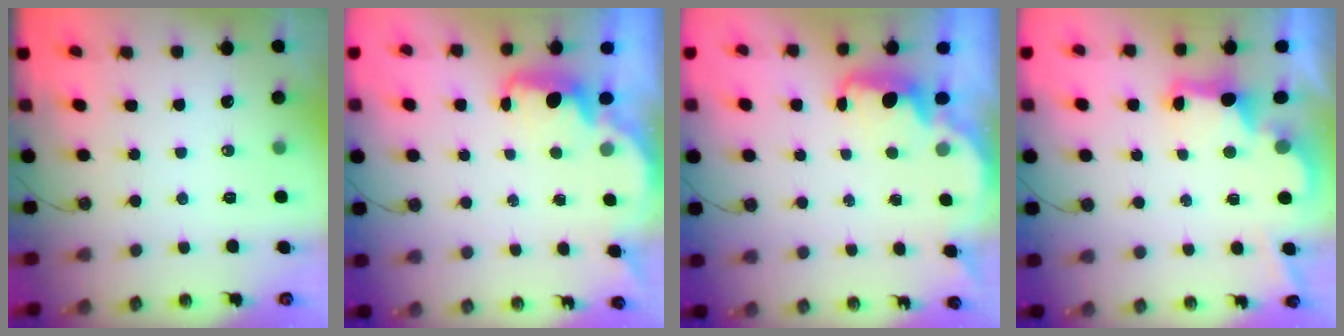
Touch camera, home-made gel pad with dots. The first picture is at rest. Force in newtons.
{"total": 2.3, "press": 2.2, "slide": 0.6}
{"total": 2.3, "press": 2.2, "slide": 0.6}
{"total": 2.8, "press": 2.7, "slide": 0.9}